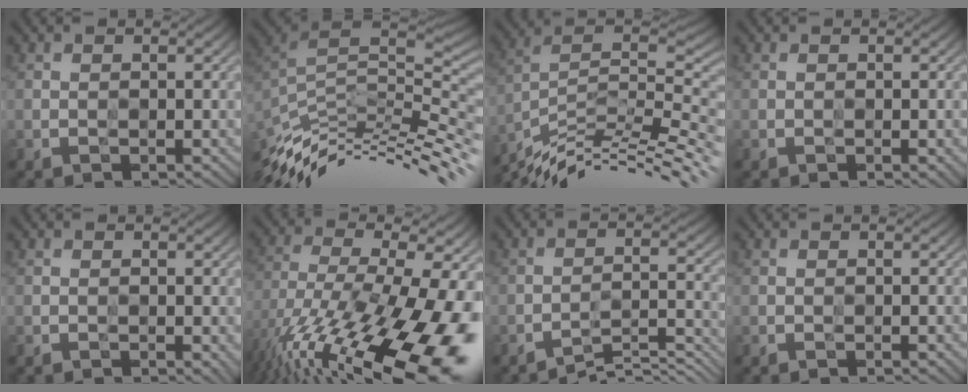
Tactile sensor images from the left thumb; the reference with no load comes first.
{"total": 11.0, "force": [-3.4, 2.8, 10.1], "torque": [-0.181, 0.013, -0.070]}
{"total": 12.2, "force": [-7.3, 3.4, 9.2], "torque": [-0.154, 0.013, -0.125]}
{"total": 2.1, "force": [-0.7, 0.9, 1.7], "torque": [-0.012, -0.003, -0.005]}
{"total": 2.3, "force": [-0.5, 1.2, 1.9], "torque": [-0.015, -0.006, 0.000]}
{"total": 18.6, "force": [-9.9, 5.4, 14.7], "torque": [-0.262, -0.024, -0.160]}
{"total": 4.7, "force": [-4.5, 0.4, 1.4], "torque": [-0.011, 0.004, -0.074]}
{"total": 0.8, "force": [-0.4, 0.3, 0.7], "torque": [-0.003, 0.001, -0.006]}